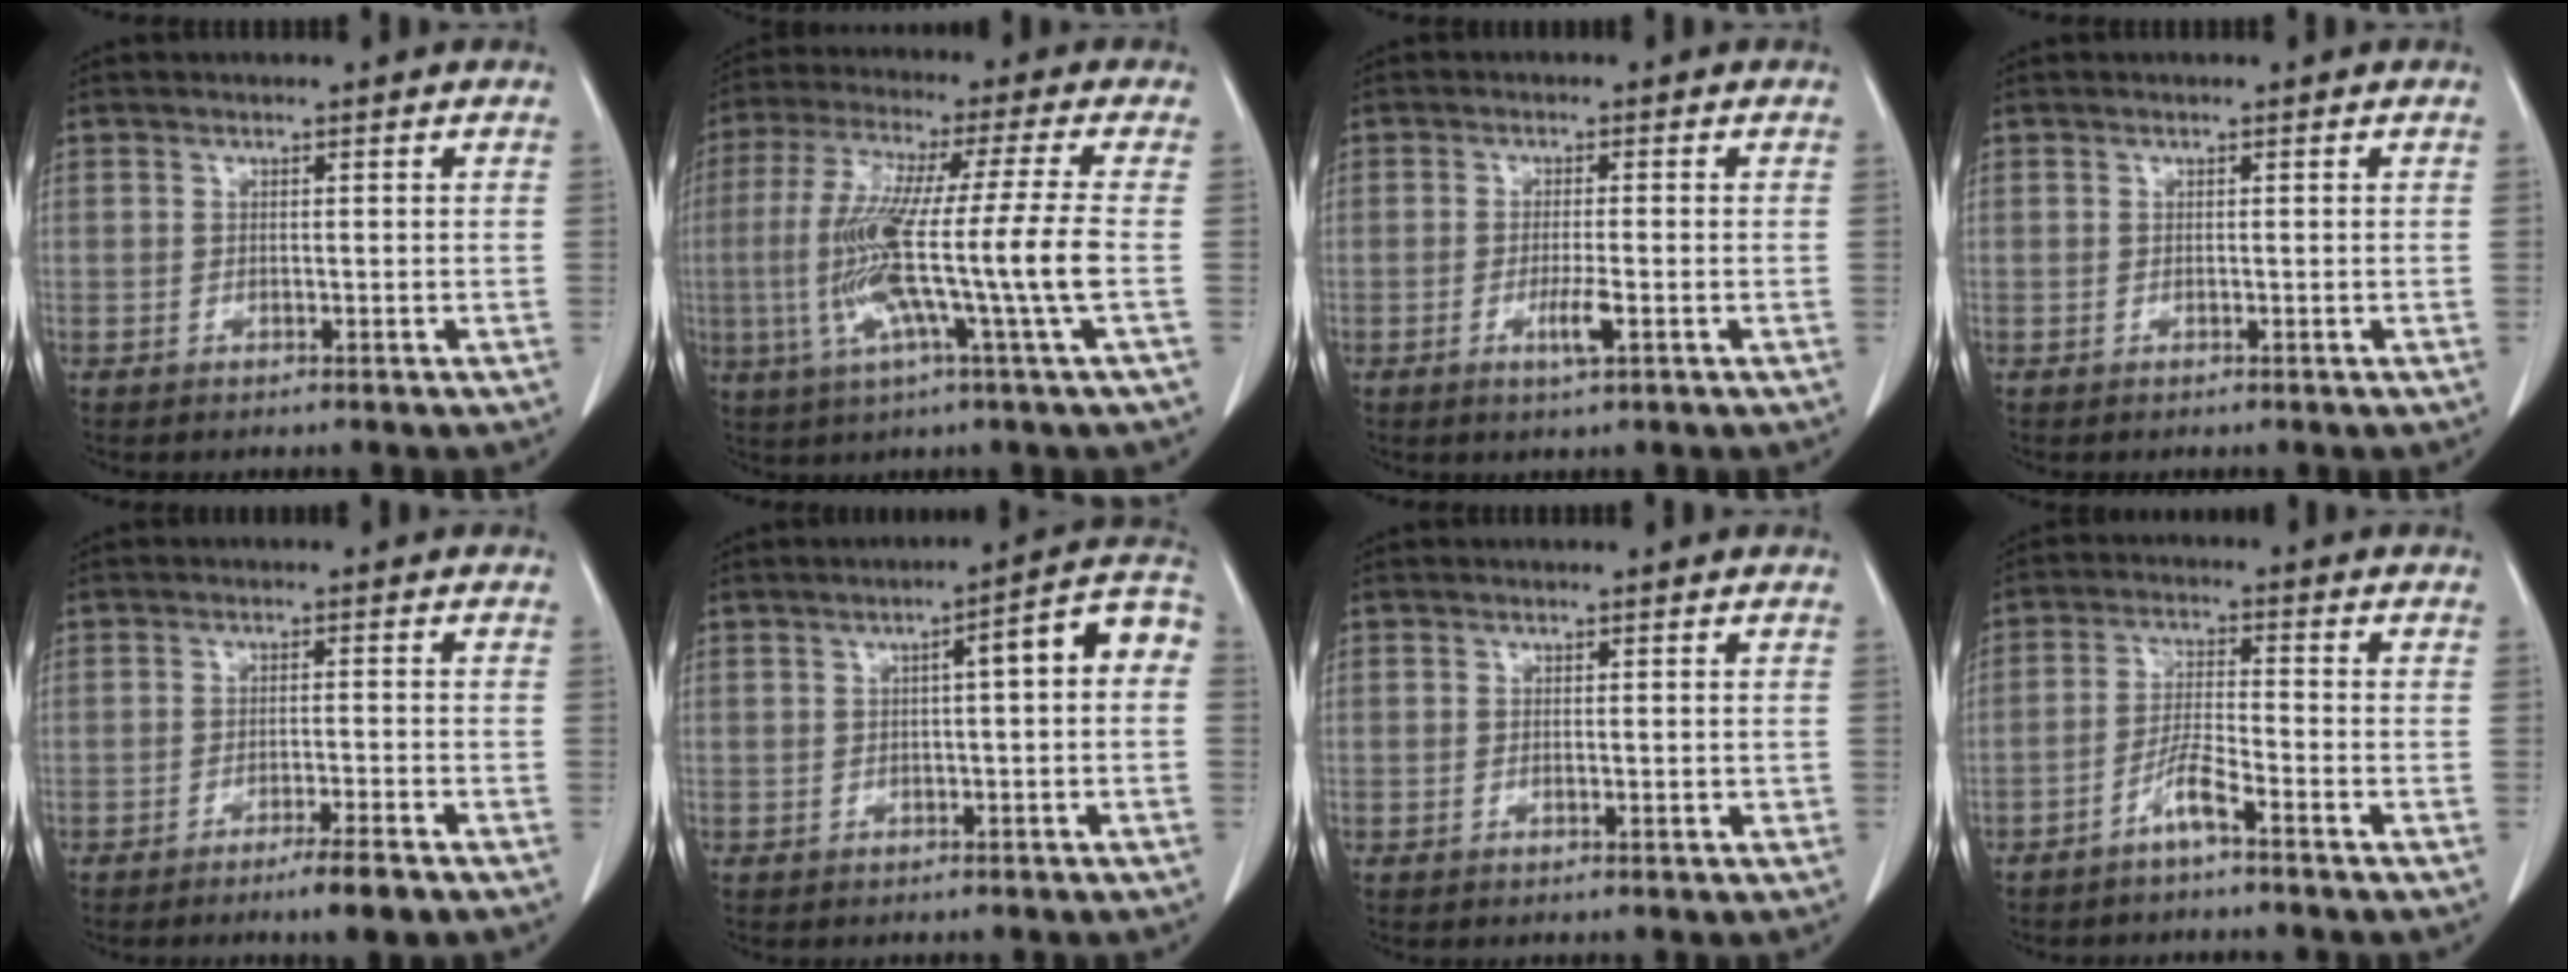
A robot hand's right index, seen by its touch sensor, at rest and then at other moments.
{"total": 14.8, "force": [-2.4, -1.7, 14.6], "torque": [-0.280, -0.009, -0.048]}
{"total": 3.2, "force": [-1.1, 0.1, 3.0], "torque": [-0.055, -0.004, -0.016]}
{"total": 0.0}
{"total": 4.5, "force": [-3.2, -0.2, 3.1], "torque": [-0.046, -0.009, -0.052]}
{"total": 6.9, "force": [0.6, 1.0, 6.8], "torque": [-0.087, 0.027, 0.001]}
{"total": 0.6, "force": [0.1, 0.2, 0.6], "torque": [-0.008, 0.000, 0.005]}
{"total": 4.3, "force": [-3.1, -0.2, 2.9], "torque": [-0.063, 0.002, -0.064]}